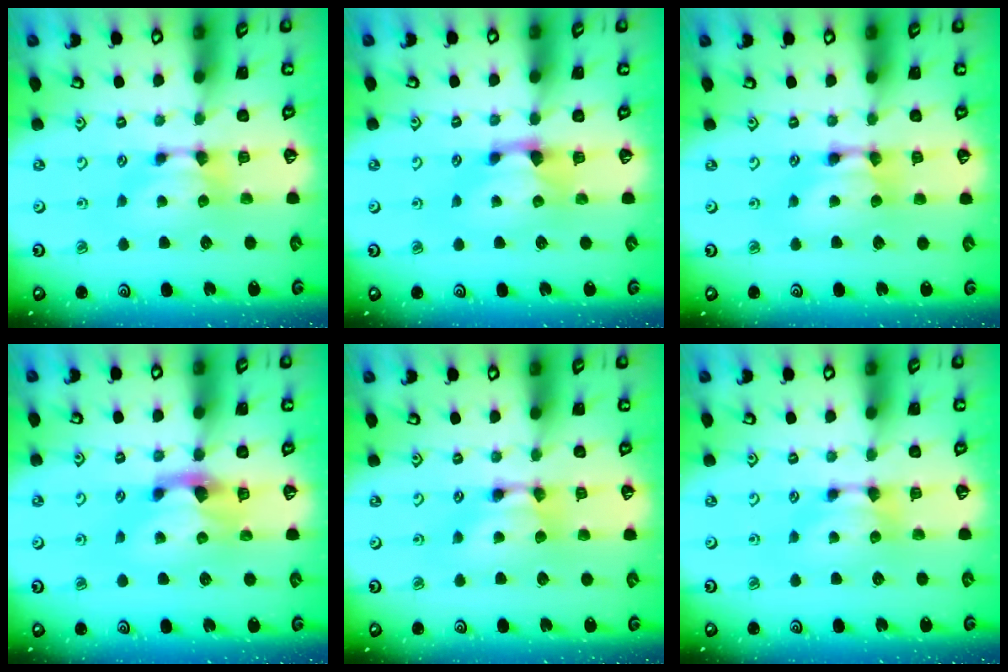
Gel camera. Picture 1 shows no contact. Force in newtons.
{"total": 1.2, "press": 0.2, "slide": 1.2}
{"total": 2.2, "press": 2.2, "slide": 0.1}
{"total": 2.3, "press": 2.1, "slide": 0.8}
{"total": 1.7, "press": 1.7, "slide": 0.0}
{"total": 0.0}